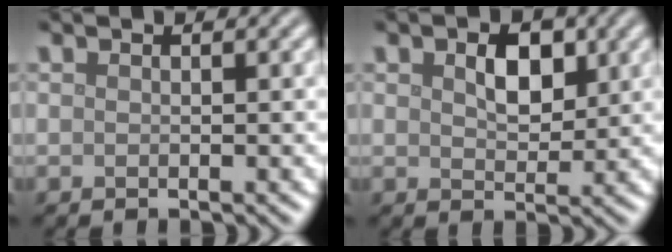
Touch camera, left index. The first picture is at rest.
{"total": 3.0, "force": [1.0, 1.9, 2.2], "torque": [-0.040, 0.000, 0.016]}